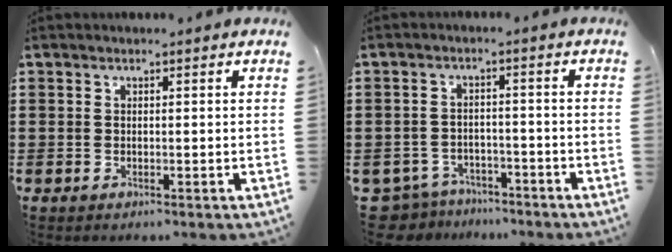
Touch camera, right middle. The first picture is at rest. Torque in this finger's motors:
{"motor_torque": [0.00, 0.04, -0.01, -0.01]}